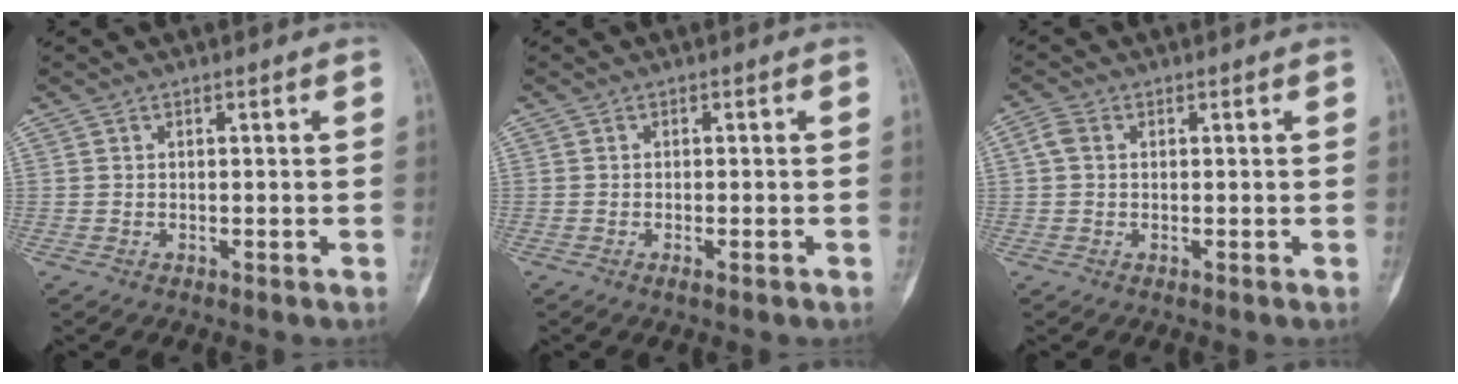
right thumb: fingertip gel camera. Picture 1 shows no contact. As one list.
[{"total": 1.4, "force": [-0.8, 0.2, 1.2], "torque": [-0.017, 0.000, -0.011]}, {"total": 2.2, "force": [0.3, 1.7, 1.4], "torque": [-0.034, 0.008, 0.005]}]